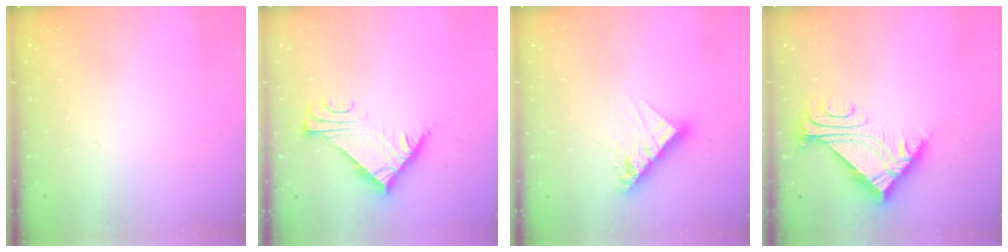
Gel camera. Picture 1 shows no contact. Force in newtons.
{"total": 7.1, "press": 7.1, "slide": 0.4}
{"total": 9.7, "press": 9.7, "slide": 0.8}
{"total": 6.5, "press": 6.4, "slide": 0.9}